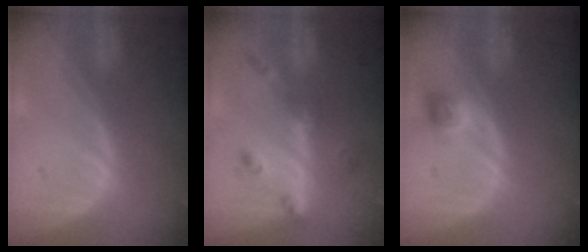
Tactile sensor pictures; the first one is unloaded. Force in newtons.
{"total": 4.9, "press": 4.5, "slide": 2.0}
{"total": 2.2, "press": 2.1, "slide": 0.8}